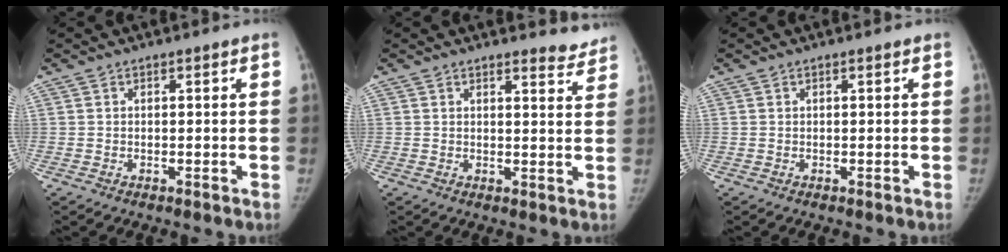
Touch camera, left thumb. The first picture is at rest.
{"total": 4.6, "force": [4.5, 1.0, 0.5], "torque": [0.014, -0.037, 0.040]}
{"total": 0.0}